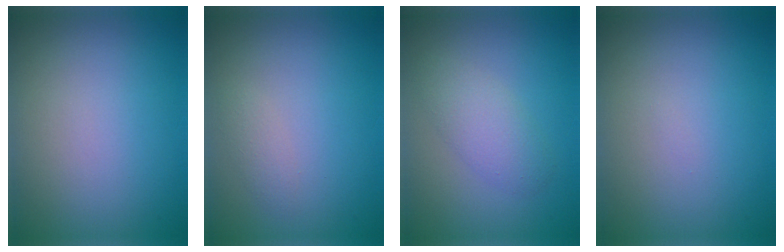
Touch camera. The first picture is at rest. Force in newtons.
{"total": 1.0, "press": 1.0, "slide": 0.0}
{"total": 2.8, "press": 2.8, "slide": 0.0}
{"total": 0.0}